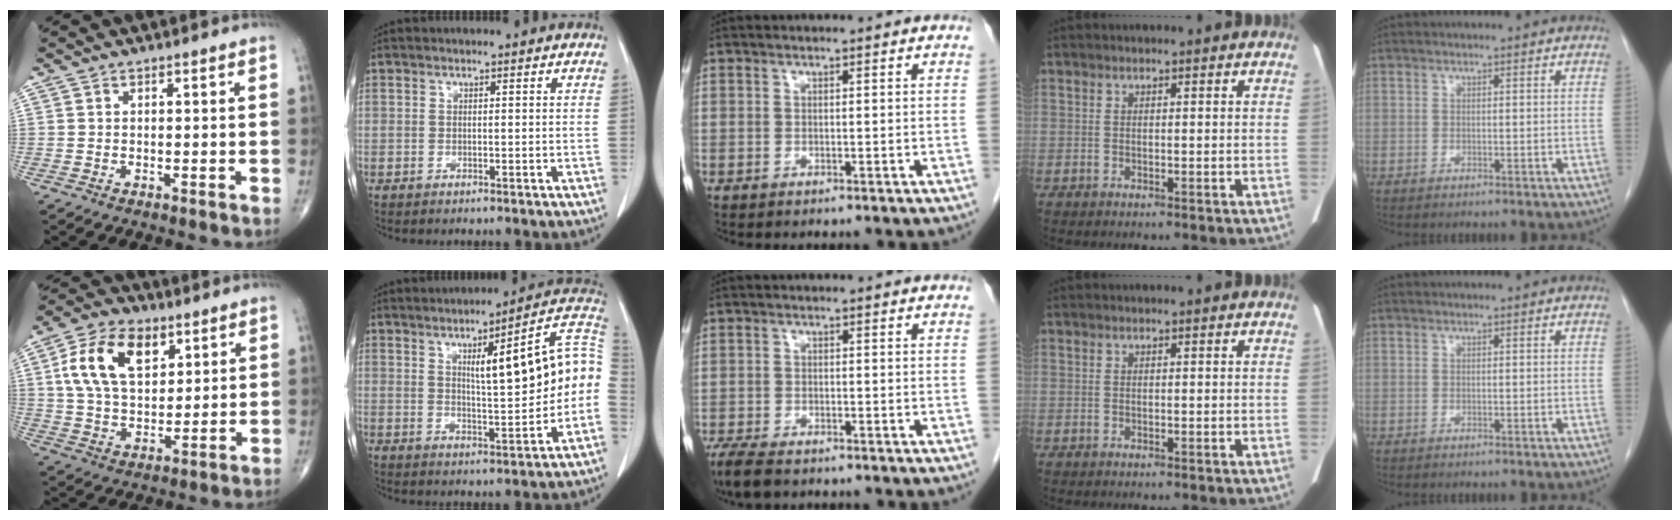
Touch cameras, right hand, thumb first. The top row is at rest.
{"thumb": {"total": 14.6, "force": [5.3, 8.8, 10.3], "torque": [-0.171, -0.008, 0.100]}, "index": {"total": 13.5, "force": [1.1, 2.0, 13.3], "torque": [-0.176, 0.033, 0.017]}, "middle": {"total": 5.8, "force": [-4.6, 1.9, 3.0], "torque": [-0.059, -0.013, -0.076]}}